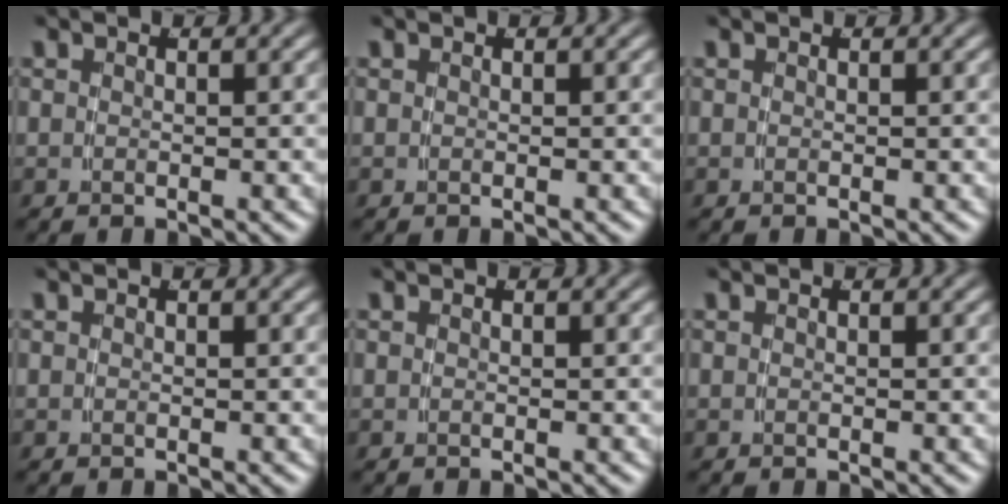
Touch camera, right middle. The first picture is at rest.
{"total": 0.0}
{"total": 0.0}
{"total": 0.0}
{"total": 0.0}
{"total": 0.0}